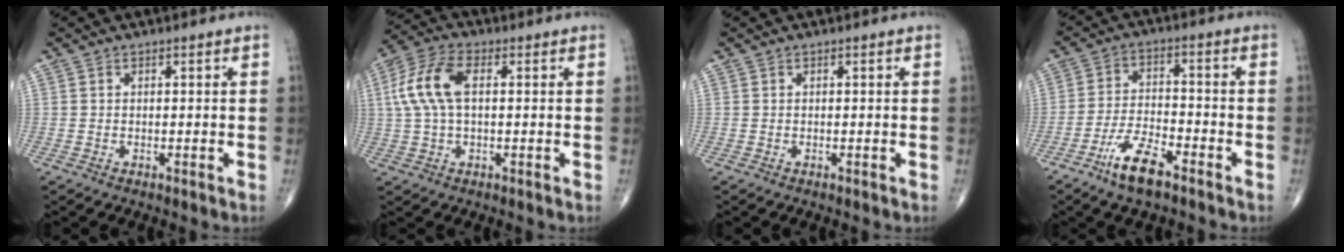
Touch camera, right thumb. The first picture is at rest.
{"total": 10.0, "force": [1.5, 5.1, 8.5], "torque": [-0.191, 0.024, 0.025]}
{"total": 0.0}
{"total": 8.5, "force": [-5.7, 2.6, 5.8], "torque": [-0.114, 0.025, -0.107]}